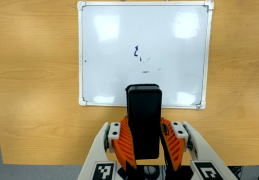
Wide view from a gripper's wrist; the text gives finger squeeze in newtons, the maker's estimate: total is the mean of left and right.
{"total": 11.0, "left": 9.7, "right": 12.2}